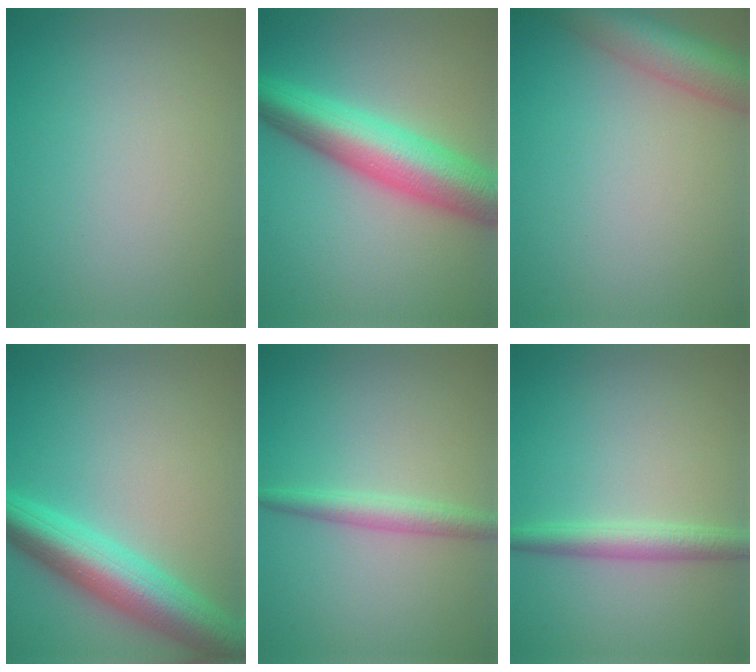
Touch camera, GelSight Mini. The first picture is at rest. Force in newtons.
{"total": 9.1, "press": 9.1, "slide": 0.2}
{"total": 6.7, "press": 6.7, "slide": 0.3}
{"total": 7.7, "press": 7.7, "slide": 0.3}
{"total": 2.4, "press": 2.4, "slide": 0.0}
{"total": 2.8, "press": 2.8, "slide": 0.0}